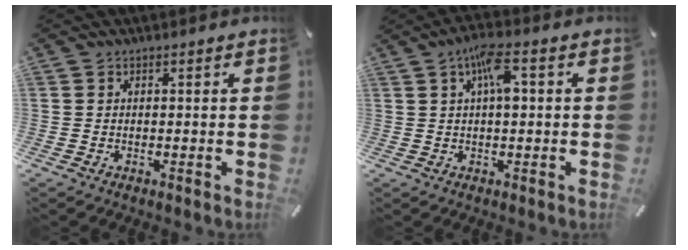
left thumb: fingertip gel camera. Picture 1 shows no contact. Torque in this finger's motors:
{"motor_torque": [1.42, 1.39, 1.37, -0.87, 0.11]}